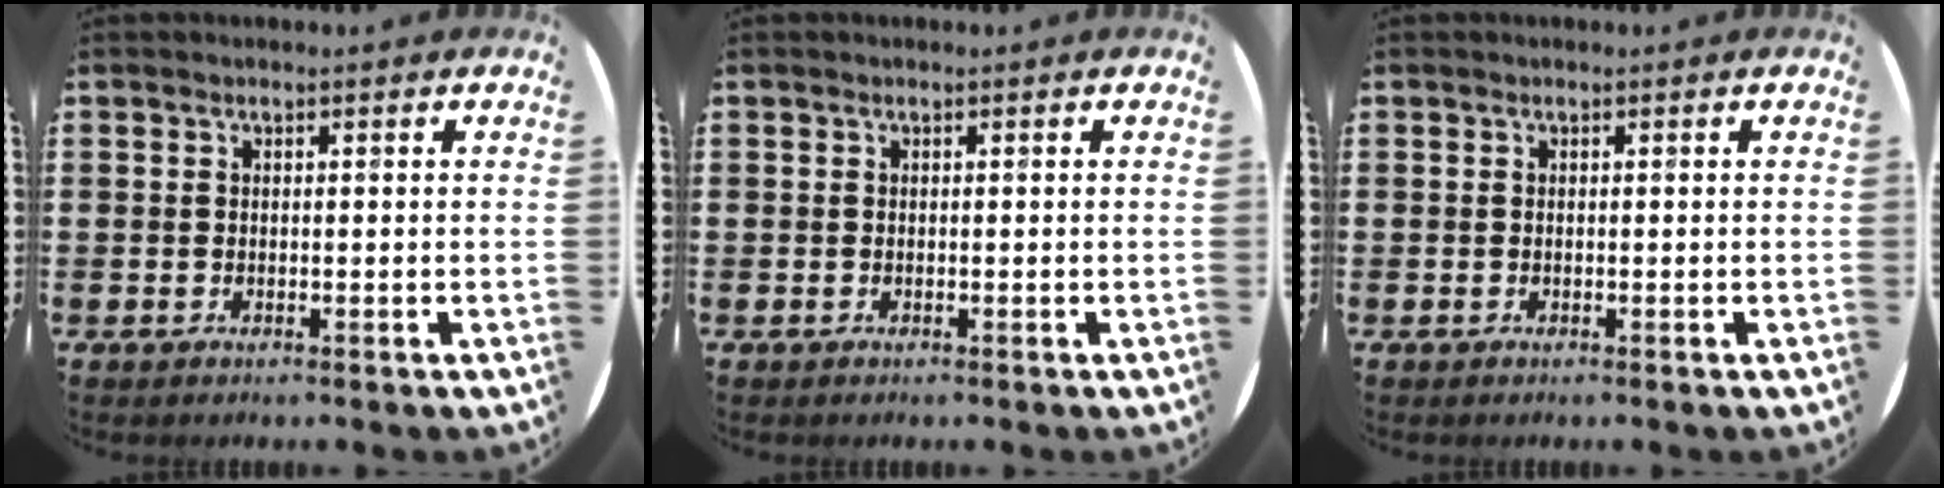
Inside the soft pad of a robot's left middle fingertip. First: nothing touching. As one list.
[{"total": 0.0}, {"total": 0.0}]